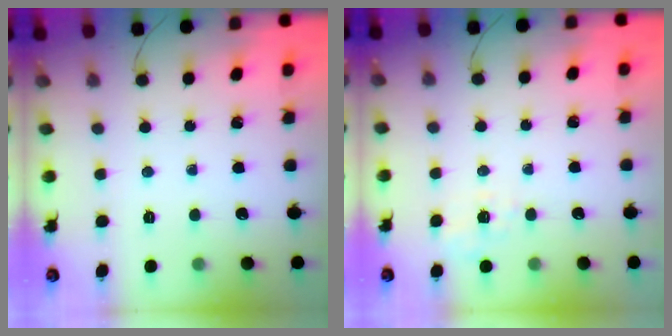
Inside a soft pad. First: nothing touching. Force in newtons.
{"total": 1.6, "press": 0.2, "slide": 1.6}